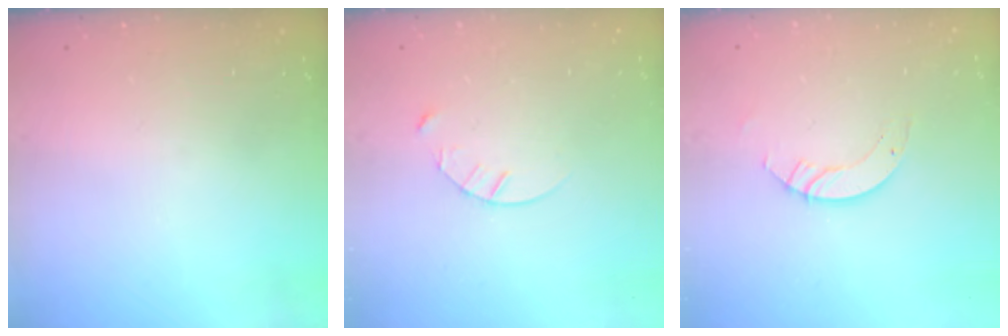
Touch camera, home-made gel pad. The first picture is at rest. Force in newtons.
{"total": 4.1, "press": 4.1, "slide": 0.5}
{"total": 4.4, "press": 4.4, "slide": 0.1}